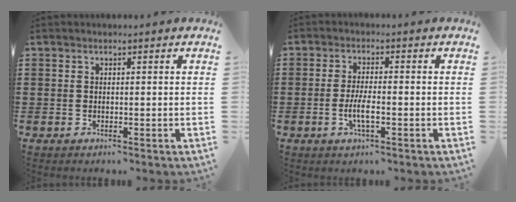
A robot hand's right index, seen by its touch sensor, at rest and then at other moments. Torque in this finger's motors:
{"motor_torque": [1.51, 0.63, 0.46, 0.13]}